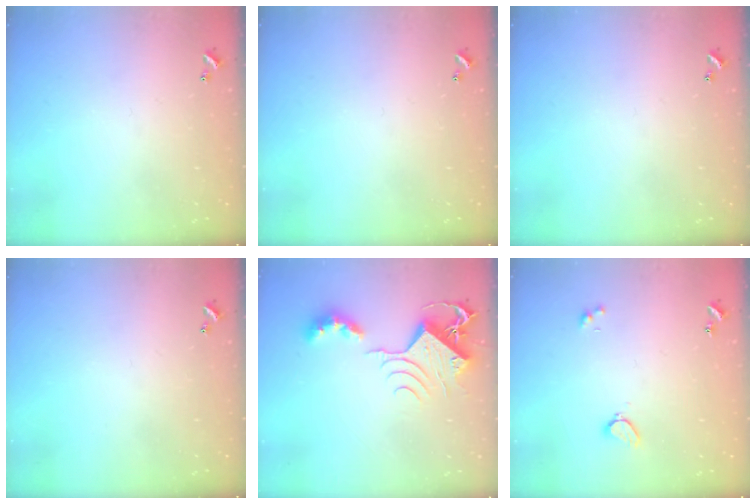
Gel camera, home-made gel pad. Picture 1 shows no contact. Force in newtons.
{"total": 0.0}
{"total": 0.0}
{"total": 0.0}
{"total": 10.1, "press": 10.0, "slide": 1.5}
{"total": 2.1, "press": 2.0, "slide": 0.5}